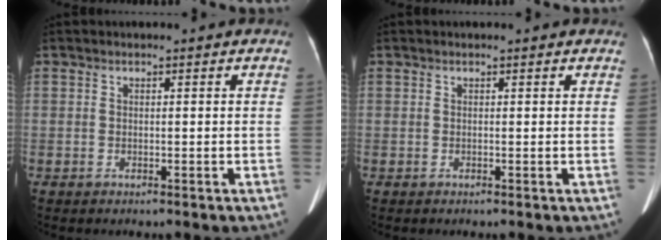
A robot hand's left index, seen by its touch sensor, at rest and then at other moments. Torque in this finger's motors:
{"motor_torque": [-1.32, 0.52, -0.93, -0.12]}